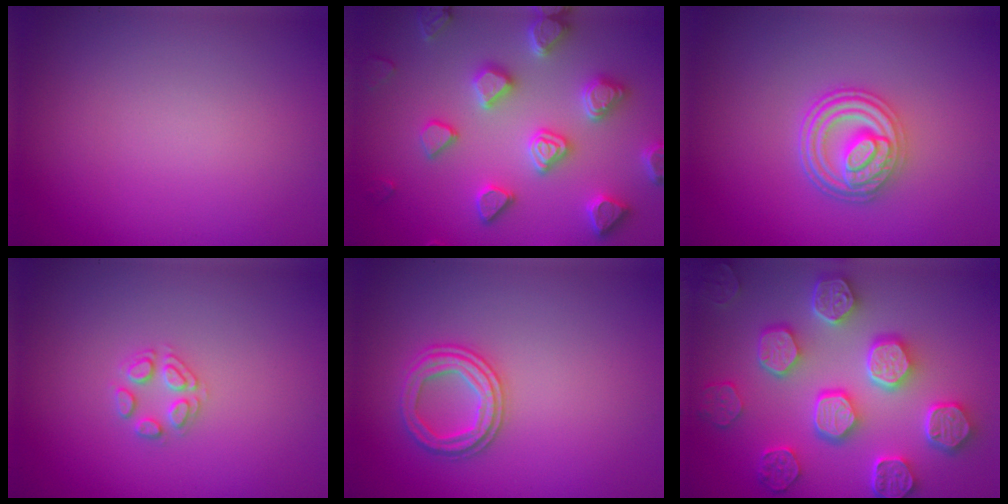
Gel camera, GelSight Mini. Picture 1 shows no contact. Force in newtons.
{"total": 5.3, "press": 5.2, "slide": 1.2}
{"total": 4.6, "press": 3.7, "slide": 2.7}
{"total": 2.0, "press": 2.0, "slide": 0.1}
{"total": 2.6, "press": 2.6, "slide": 0.1}
{"total": 8.1, "press": 6.5, "slide": 4.8}